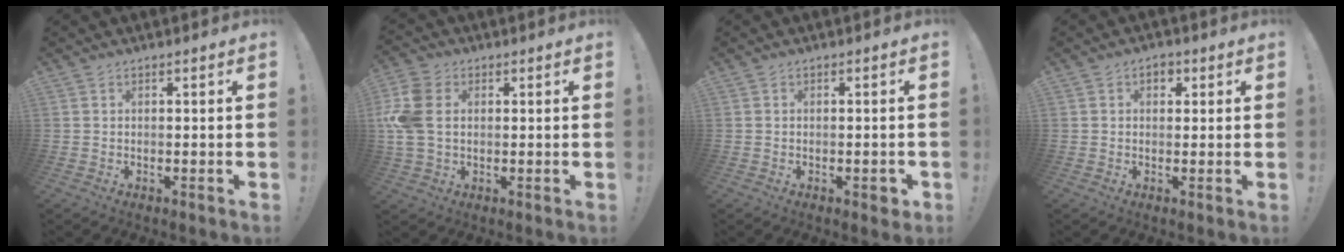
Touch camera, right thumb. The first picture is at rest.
{"total": 12.2, "force": [1.8, 8.7, 8.4], "torque": [-0.194, 0.004, 0.035]}
{"total": 2.5, "force": [-1.0, 1.1, 2.0], "torque": [-0.020, 0.005, -0.017]}
{"total": 2.6, "force": [0.8, 2.0, 1.5], "torque": [-0.009, -0.004, 0.010]}